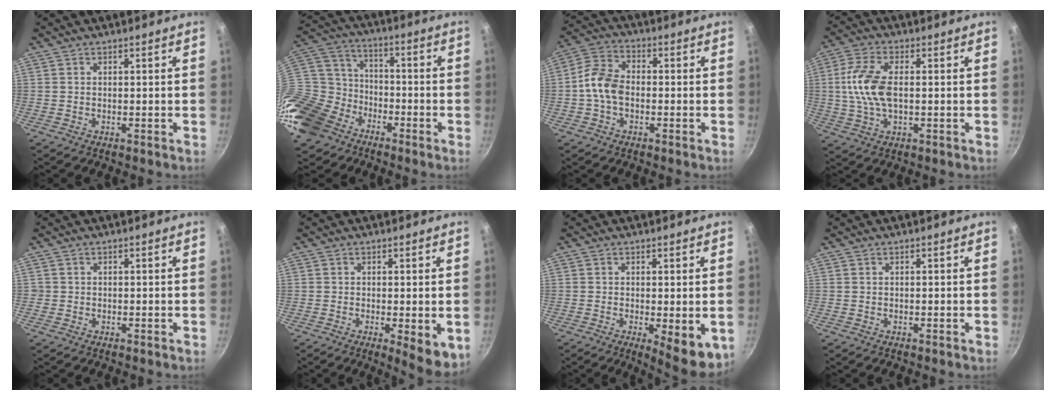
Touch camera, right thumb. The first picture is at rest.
{"total": 24.8, "force": [-13.1, 17.4, 11.9], "torque": [-0.322, 0.042, -0.250]}
{"total": 7.2, "force": [-1.1, 4.9, 5.2], "torque": [-0.098, 0.022, -0.031]}
{"total": 10.4, "force": [0.4, 5.2, 9.0], "torque": [-0.199, 0.008, 0.007]}
{"total": 0.7, "force": [-0.1, 0.7, 0.0], "torque": [0.003, 0.005, -0.004]}
{"total": 6.2, "force": [-1.5, 1.8, 5.8], "torque": [-0.080, -0.018, -0.020]}
{"total": 7.9, "force": [-2.2, 2.5, 7.1], "torque": [-0.093, -0.021, -0.027]}
{"total": 0.0}